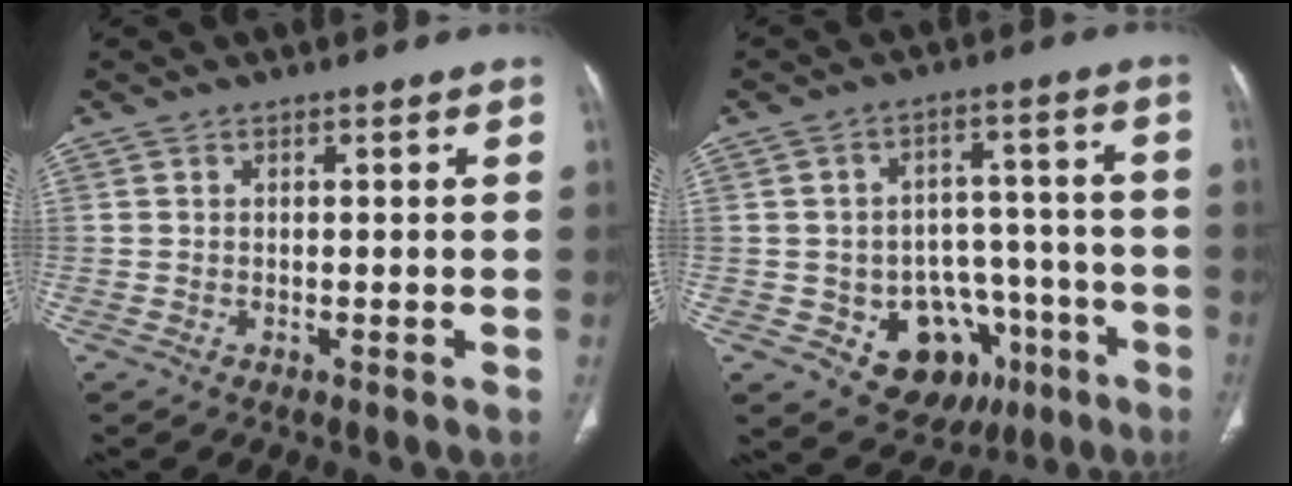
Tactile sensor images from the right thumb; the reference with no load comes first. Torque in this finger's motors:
{"motor_torque": [3.39, -0.32, 0.84, -0.70, 0.03]}